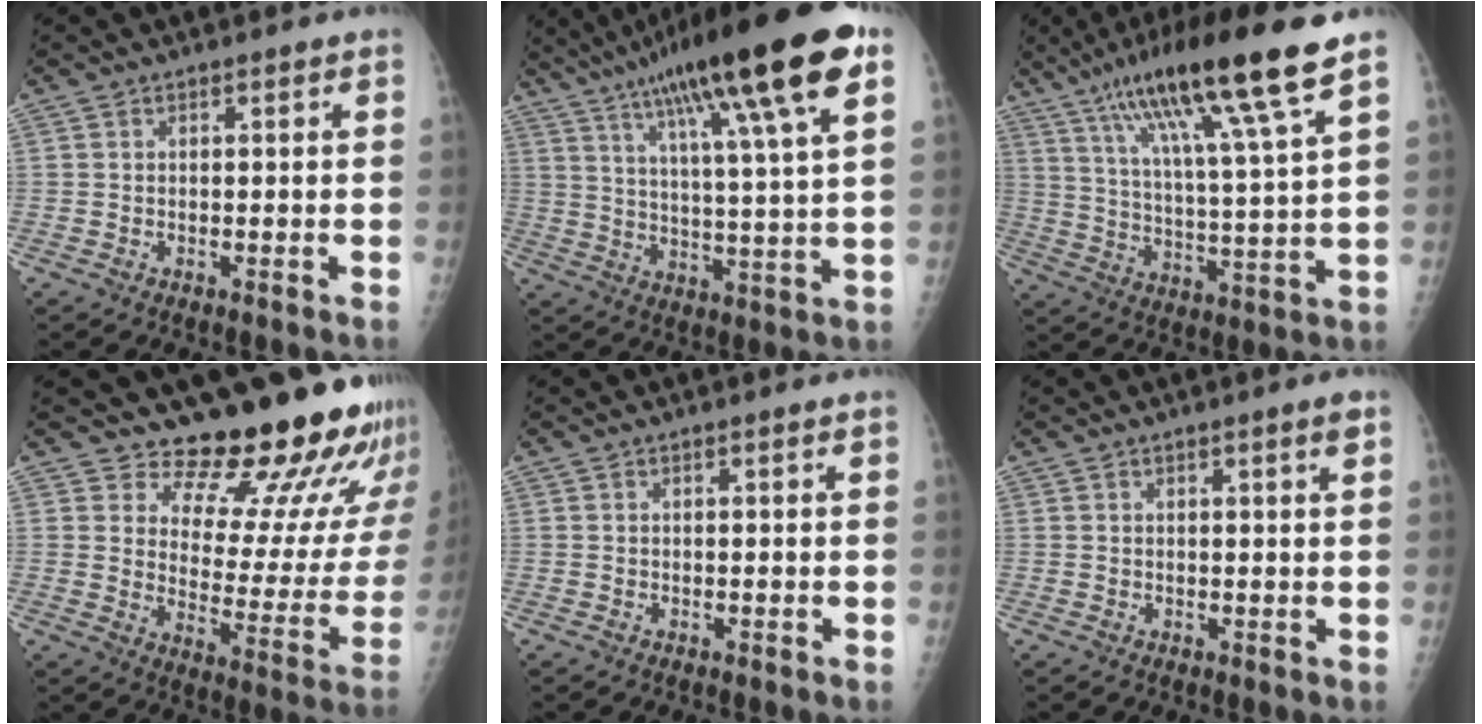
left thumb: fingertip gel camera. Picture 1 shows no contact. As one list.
[{"total": 23.1, "force": [12.5, 2.8, 19.3], "torque": [-0.308, -0.011, 0.192]}, {"total": 19.8, "force": [12.0, 1.5, 15.7], "torque": [-0.264, -0.030, 0.202]}, {"total": 20.1, "force": [18.0, 5.7, 6.7], "torque": [-0.037, -0.170, 0.224]}, {"total": 0.0}, {"total": 1.8, "force": [1.0, 0.0, 1.6], "torque": [-0.024, -0.003, 0.012]}]